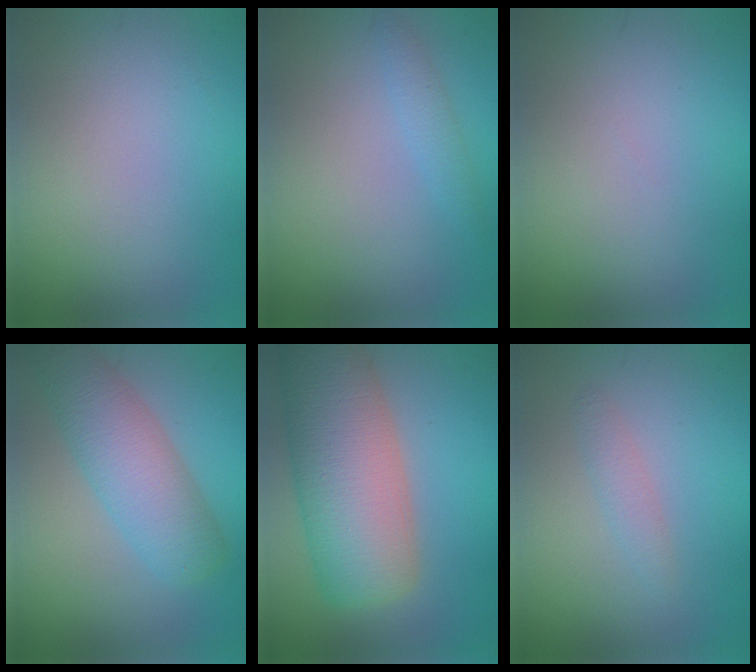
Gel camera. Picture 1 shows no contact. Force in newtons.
{"total": 1.3, "press": 1.3, "slide": 0.1}
{"total": 0.0}
{"total": 6.0, "press": 6.0, "slide": 0.2}
{"total": 10.7, "press": 10.7, "slide": 0.7}
{"total": 1.3, "press": 1.3, "slide": 0.0}